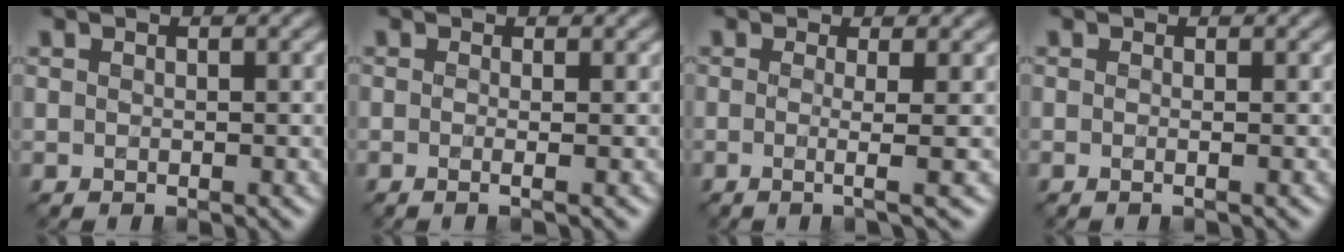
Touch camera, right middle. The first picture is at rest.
{"total": 2.0, "force": [0.1, 0.9, 1.7], "torque": [-0.017, -0.005, -0.022]}
{"total": 2.7, "force": [-0.2, 0.6, 2.7], "torque": [-0.043, -0.004, -0.013]}
{"total": 1.1, "force": [0.0, 0.5, 1.0], "torque": [-0.010, -0.010, -0.018]}